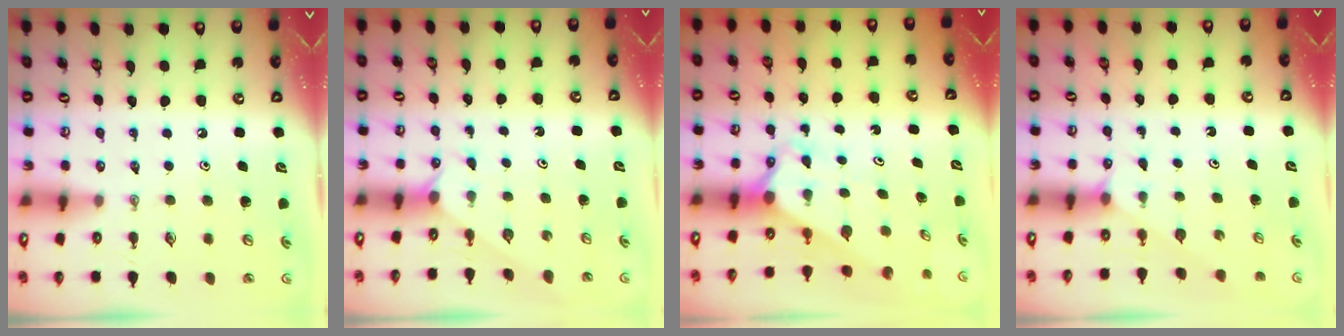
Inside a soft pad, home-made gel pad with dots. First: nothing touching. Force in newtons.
{"total": 1.6, "press": 1.6, "slide": 0.3}
{"total": 2.7, "press": 2.7, "slide": 0.1}
{"total": 2.1, "press": 2.0, "slide": 0.3}